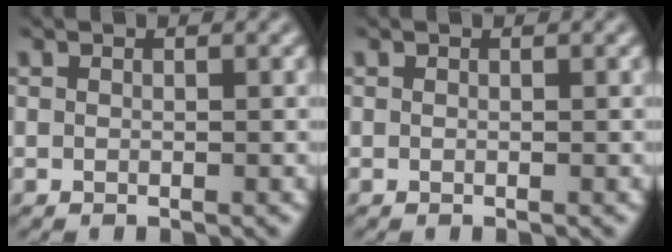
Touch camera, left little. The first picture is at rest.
{"total": 0.0}